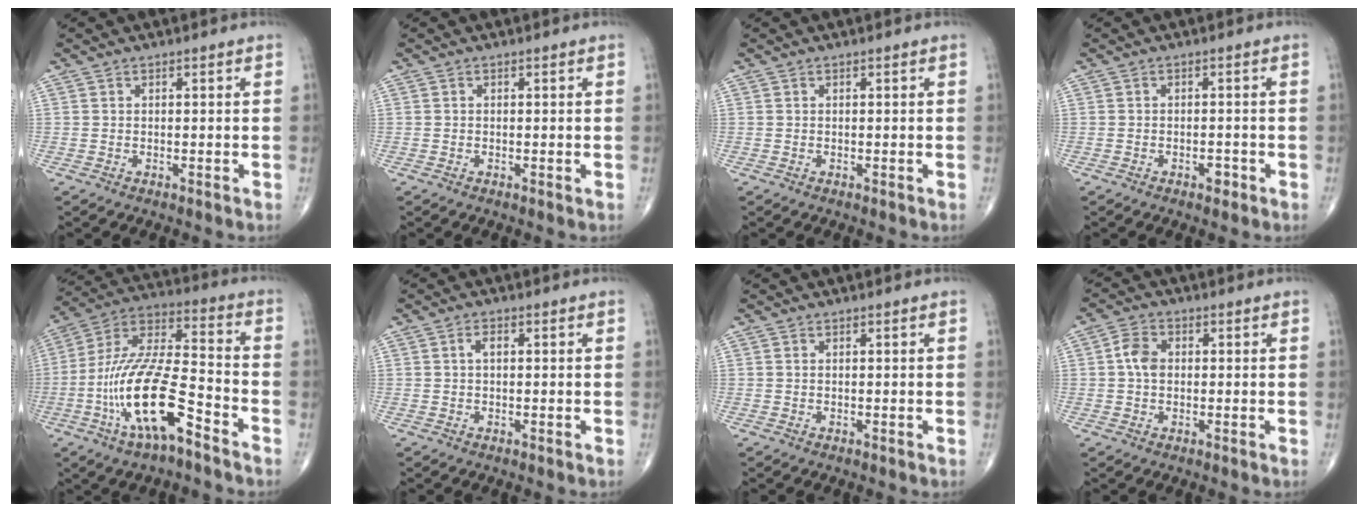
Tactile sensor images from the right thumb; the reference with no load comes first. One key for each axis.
{"total": 0.0}
{"total": 0.0}
{"total": 1.8, "fx": -1.0, "fy": 1.0, "fz": 1.1, "tx": -0.011, "ty": 0.003, "tz": -0.016}
{"total": 18.6, "fx": -8.1, "fy": 5.8, "fz": 15.7, "tx": -0.314, "ty": 0.054, "tz": -0.147}
{"total": 1.7, "fx": 0.2, "fy": 0.9, "fz": 1.4, "tx": -0.023, "ty": 0.006, "tz": 0.002}
{"total": 0.0}
{"total": 4.2, "fx": 0.3, "fy": 3.0, "fz": 3.0, "tx": -0.055, "ty": 0.010, "tz": -0.001}